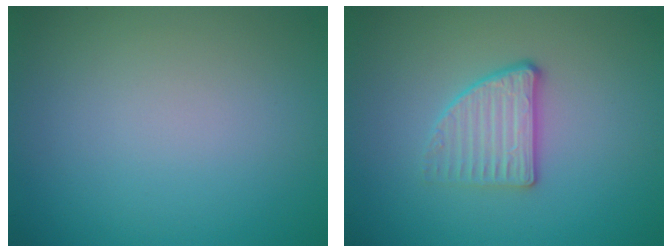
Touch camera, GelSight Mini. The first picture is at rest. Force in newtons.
{"total": 2.9, "press": 2.5, "slide": 1.4}